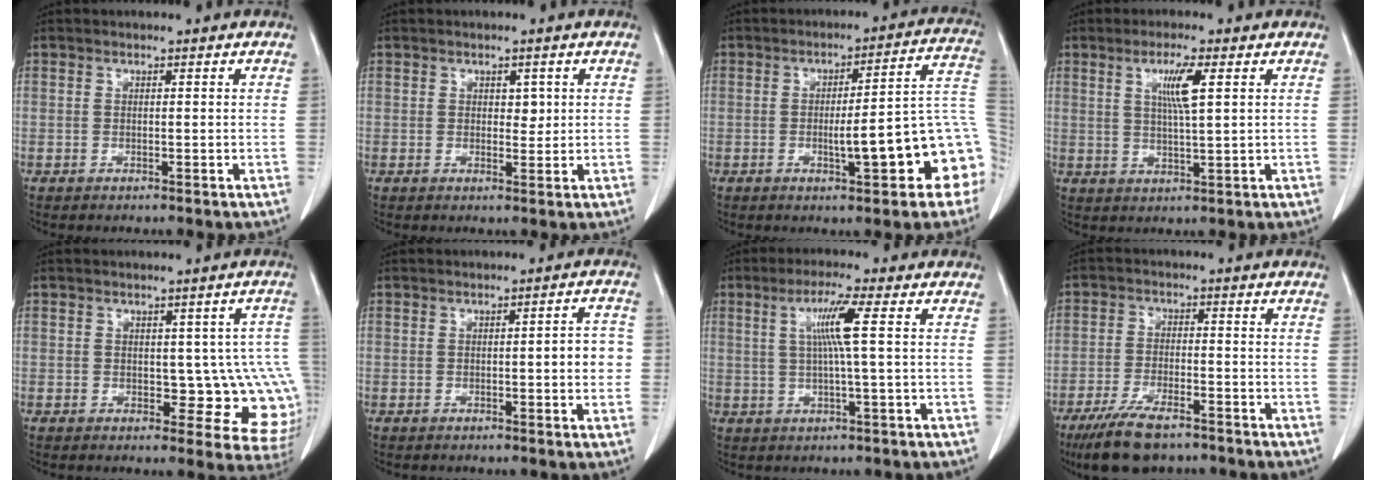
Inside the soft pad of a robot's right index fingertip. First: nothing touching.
{"total": 2.0, "force": [0.6, 1.2, 1.4], "torque": [-0.015, -0.003, 0.009]}
{"total": 13.6, "force": [-3.9, 1.9, 12.9], "torque": [-0.127, 0.035, -0.045]}
{"total": 5.4, "force": [1.9, 0.1, 5.1], "torque": [-0.093, -0.003, 0.035]}
{"total": 8.1, "force": [-0.9, 4.2, 6.9], "torque": [-0.060, 0.011, -0.001]}
{"total": 4.2, "force": [-0.3, 0.9, 4.0], "torque": [-0.049, 0.008, -0.006]}
{"total": 6.1, "force": [1.3, -0.8, 5.9], "torque": [-0.112, 0.004, 0.027]}
{"total": 9.6, "force": [-7.1, 2.7, 5.8], "torque": [-0.112, -0.019, -0.122]}